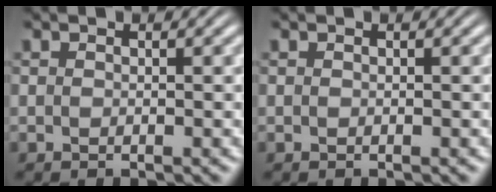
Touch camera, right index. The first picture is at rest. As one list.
[{"total": 0.0}]